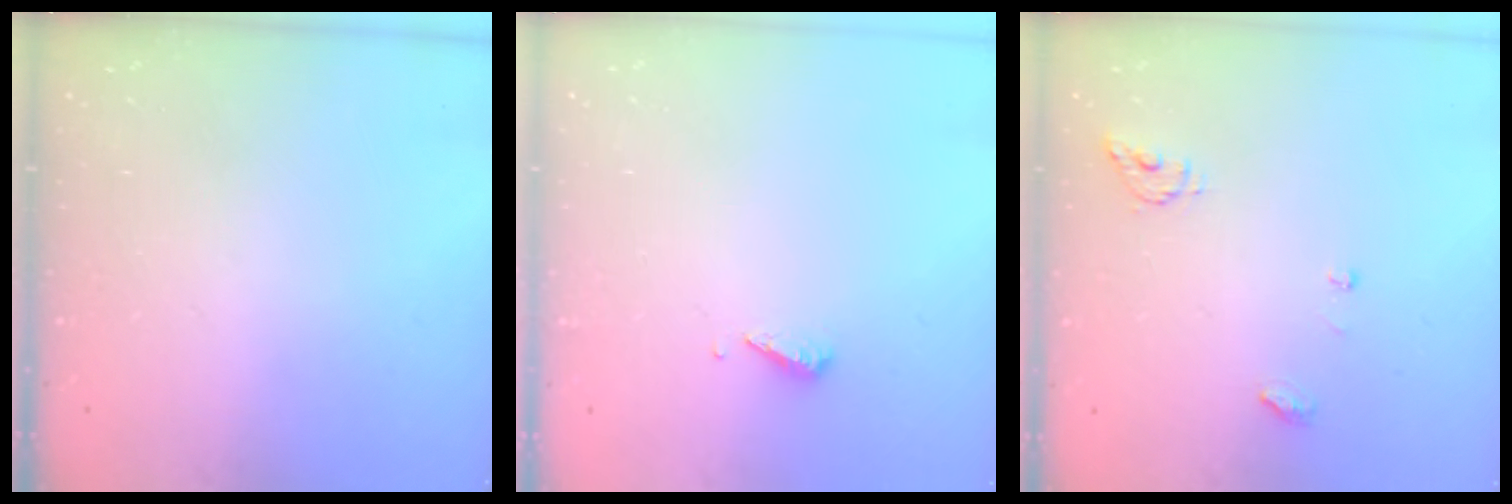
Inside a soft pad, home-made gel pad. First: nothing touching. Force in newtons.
{"total": 3.1, "press": 3.1, "slide": 0.2}
{"total": 5.2, "press": 5.2, "slide": 0.0}